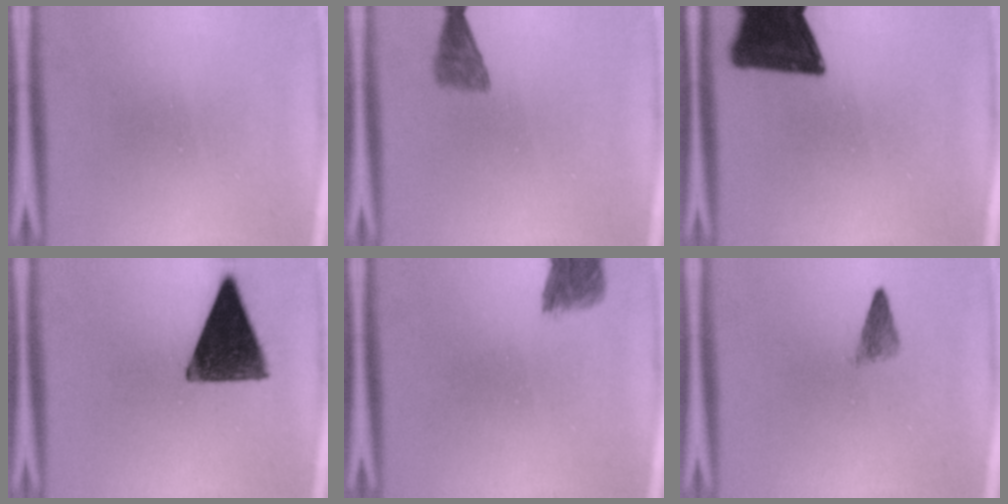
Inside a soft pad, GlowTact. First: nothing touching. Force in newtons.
{"total": 3.3}
{"total": 15.5}
{"total": 13.7}
{"total": 4.1}
{"total": 2.1}